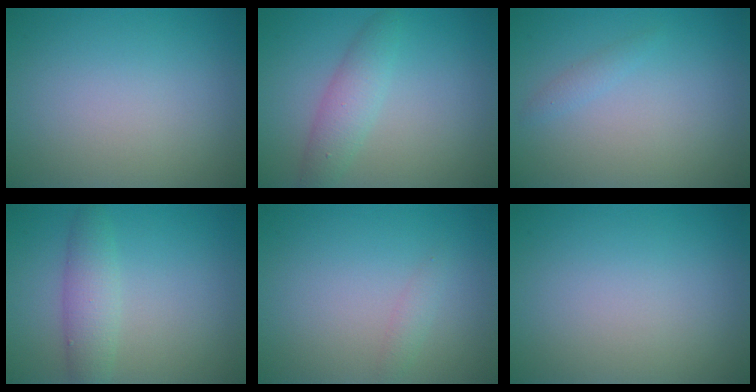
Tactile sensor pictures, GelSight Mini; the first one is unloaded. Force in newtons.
{"total": 2.8, "press": 2.8, "slide": 0.1}
{"total": 0.8, "press": 0.8, "slide": 0.1}
{"total": 2.9, "press": 2.9, "slide": 0.0}
{"total": 0.9, "press": 0.9, "slide": 0.1}
{"total": 0.0}